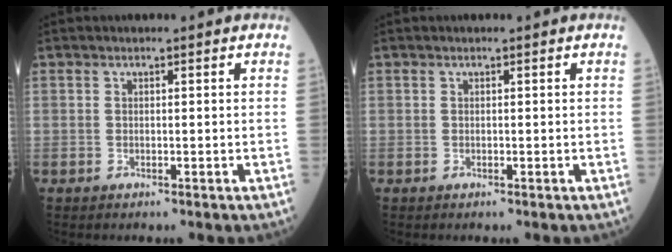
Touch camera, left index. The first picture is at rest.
{"total": 0.0}